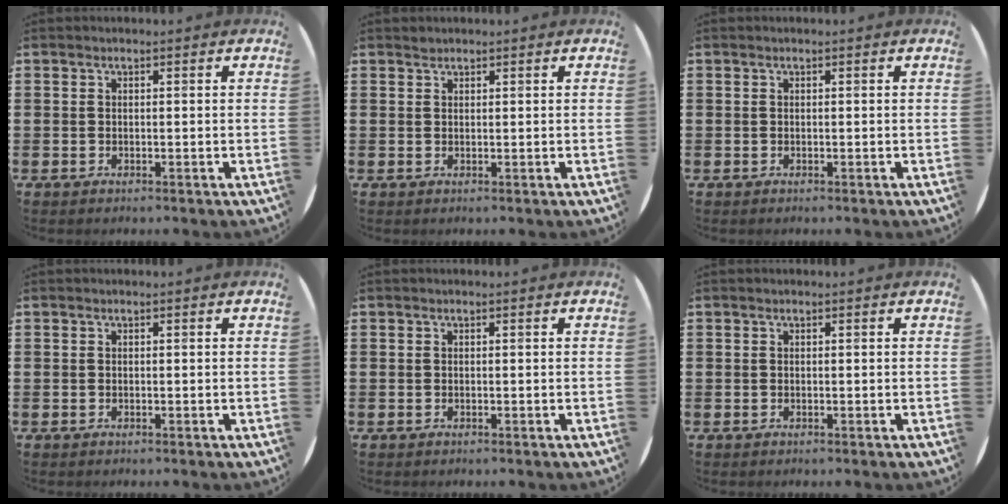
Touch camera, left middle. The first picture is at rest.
{"total": 0.5, "force": [0.5, 0.1, -0.1], "torque": [0.003, 0.004, 0.009]}
{"total": 0.0}
{"total": 0.0}
{"total": 0.0}
{"total": 0.0}